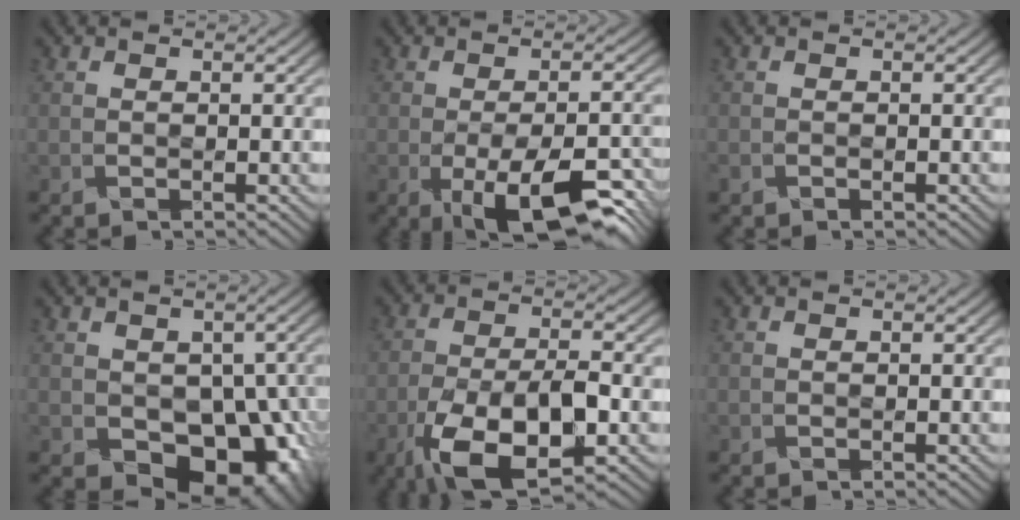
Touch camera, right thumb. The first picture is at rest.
{"total": 13.0, "force": [-6.2, 5.6, 10.0], "torque": [-0.154, -0.023, -0.077]}
{"total": 0.7, "force": [-0.6, 0.4, 0.0], "torque": [-0.008, 0.004, -0.008]}
{"total": 12.5, "force": [-3.3, 9.7, 7.3], "torque": [-0.099, -0.015, -0.058]}
{"total": 12.9, "force": [-6.0, 5.5, 10.0], "torque": [-0.223, -0.030, -0.091]}
{"total": 0.0}